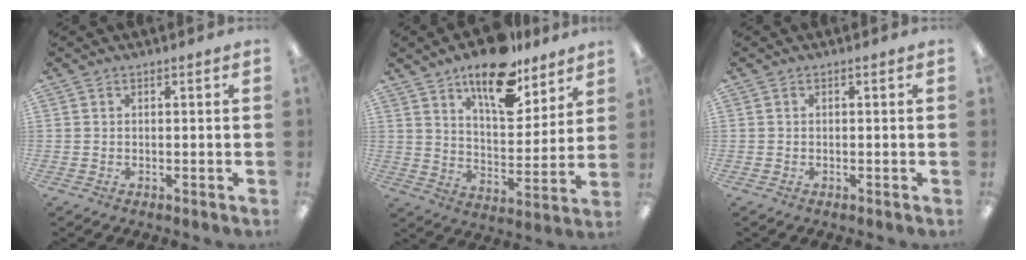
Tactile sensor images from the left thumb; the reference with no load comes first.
{"total": 16.4, "force": [12.2, 6.7, 8.7], "torque": [-0.133, -0.072, 0.211]}
{"total": 0.0}